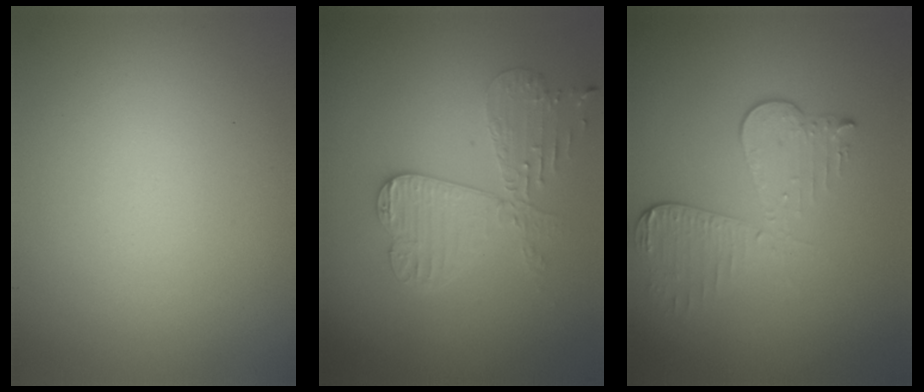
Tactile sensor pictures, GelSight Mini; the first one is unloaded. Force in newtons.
{"total": 4.0, "press": 3.7, "slide": 1.5}
{"total": 3.4, "press": 3.0, "slide": 1.5}